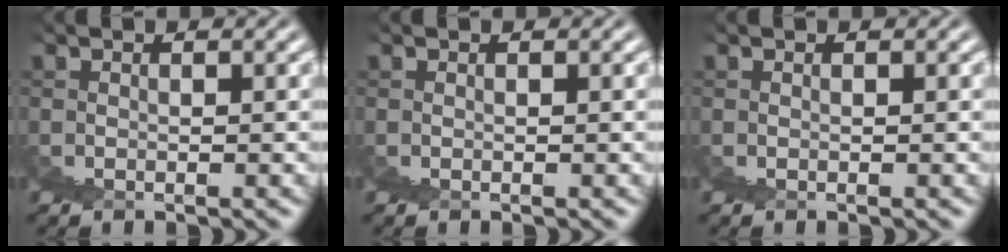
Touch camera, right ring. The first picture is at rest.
{"total": 0.0}
{"total": 0.0}